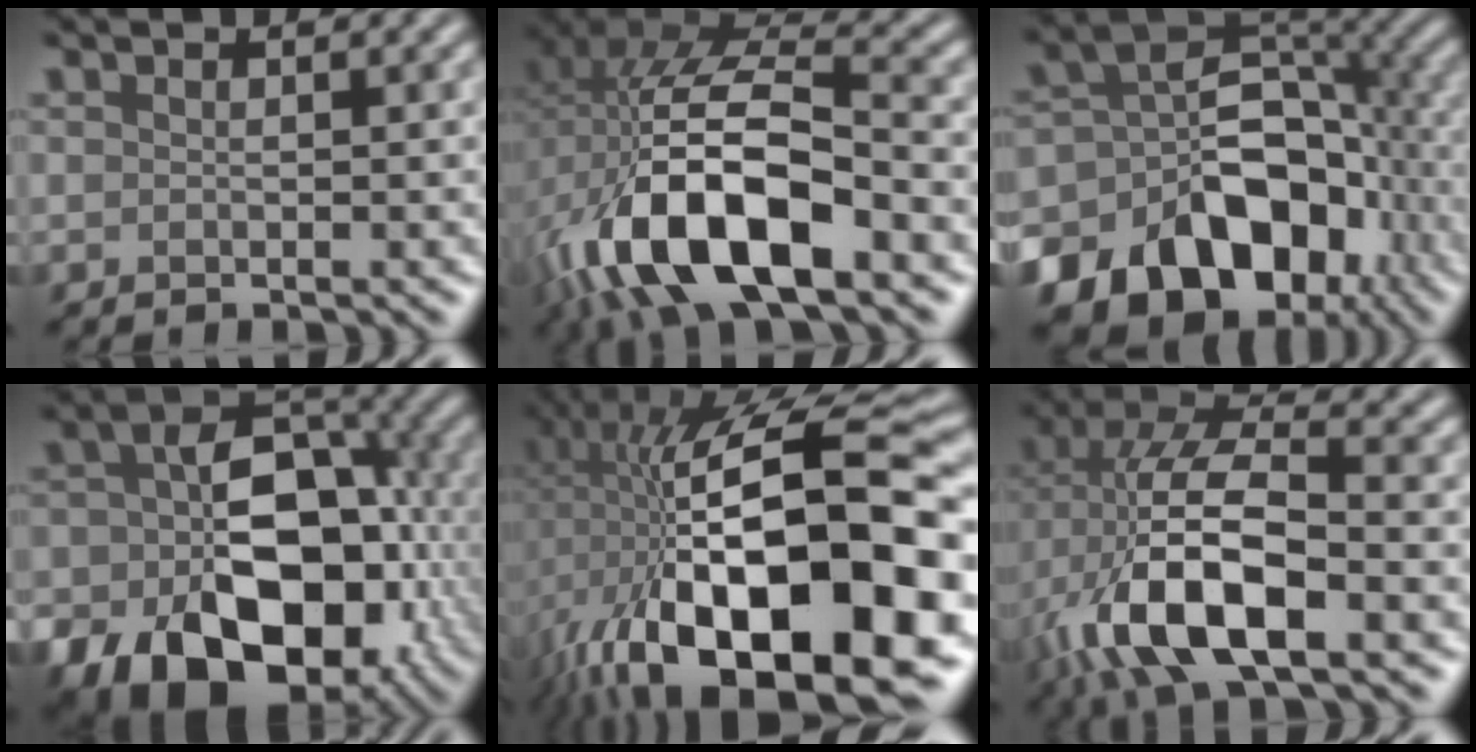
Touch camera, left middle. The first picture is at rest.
{"total": 15.3, "force": [-5.0, 7.2, 12.5], "torque": [-0.253, -0.005, -0.089]}
{"total": 15.3, "force": [-7.4, 10.1, 8.8], "torque": [-0.158, -0.013, -0.116]}
{"total": 17.0, "force": [-5.9, 11.2, 11.3], "torque": [-0.159, -0.032, -0.079]}
{"total": 21.1, "force": [-3.0, 9.8, 18.5], "torque": [-0.323, 0.003, -0.044]}
{"total": 12.1, "force": [-3.4, 5.6, 10.2], "torque": [-0.224, -0.004, -0.065]}